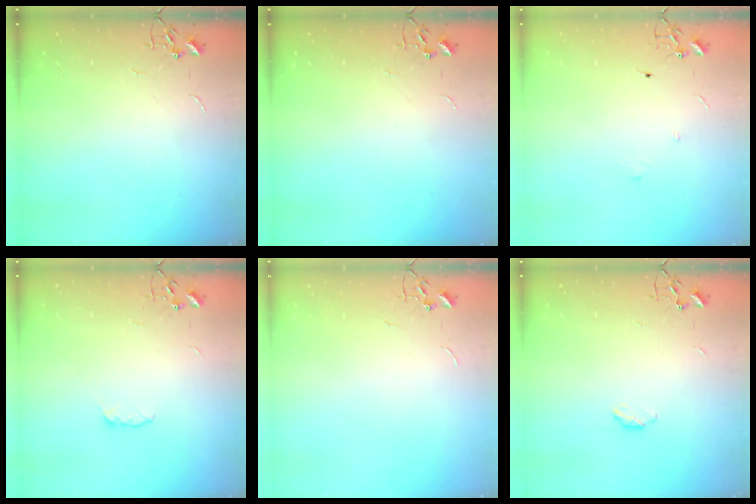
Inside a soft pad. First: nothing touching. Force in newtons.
{"total": 0.0}
{"total": 5.7, "press": 5.7, "slide": 0.5}
{"total": 4.2, "press": 4.1, "slide": 0.7}
{"total": 0.0}
{"total": 3.8, "press": 3.8, "slide": 0.6}